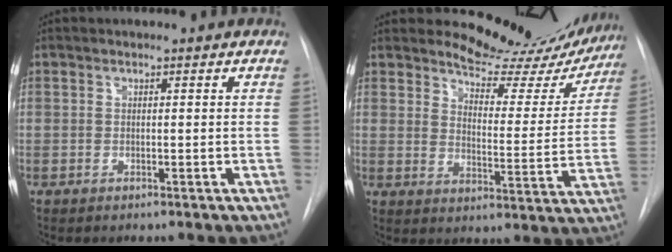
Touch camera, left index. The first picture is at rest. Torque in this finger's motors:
{"motor_torque": [0.92, -0.95, 0.03, -0.01]}